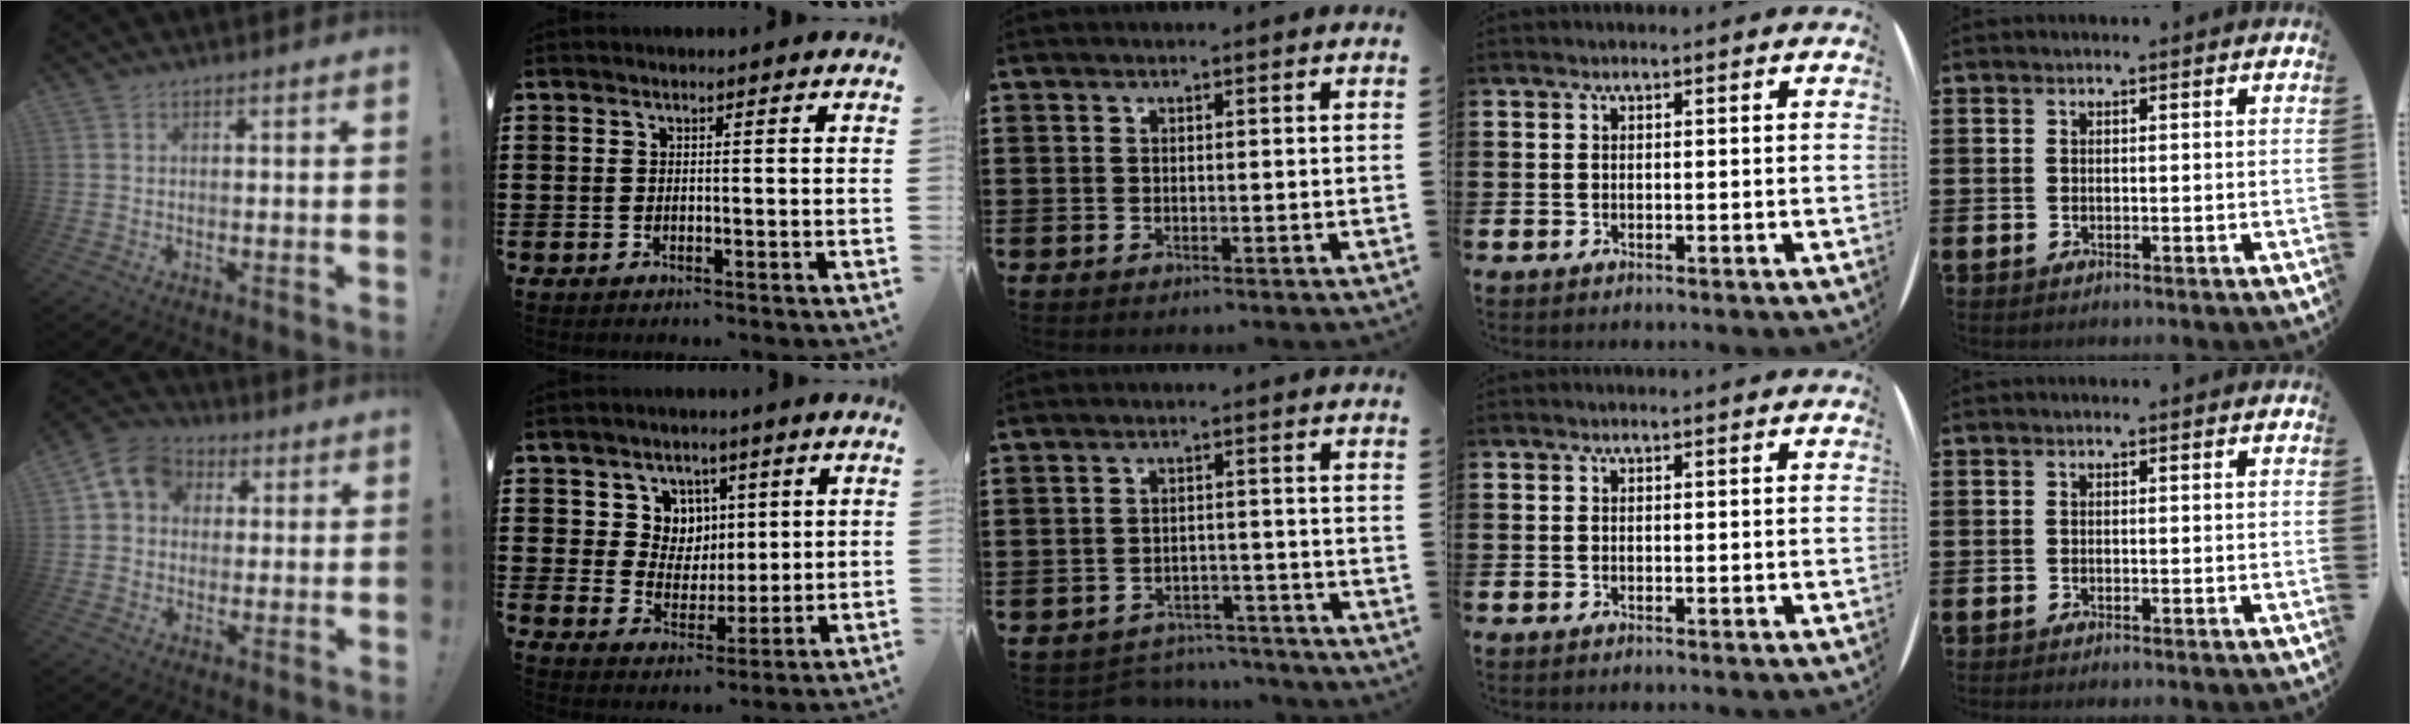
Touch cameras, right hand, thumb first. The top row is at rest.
{"thumb": {"total": 9.3, "force": [2.8, 7.7, 4.3], "torque": [-0.064, 0.003, 0.056]}, "index": {"total": 6.4, "force": [2.8, 5.6, 0.6], "torque": [-0.041, 0.001, 0.051]}, "middle": {"total": 3.5, "force": [-3.5, 0.5, -0.1], "torque": [-0.006, -0.001, -0.074]}}